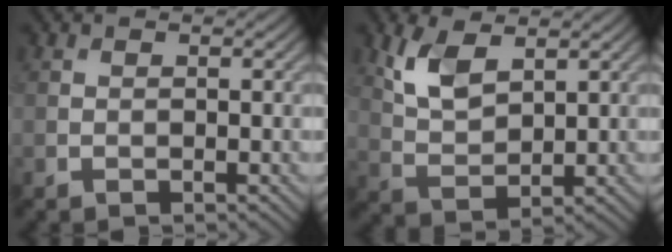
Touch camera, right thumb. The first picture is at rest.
{"total": 5.9, "force": [3.1, 2.9, 4.1], "torque": [-0.098, -0.002, 0.065]}